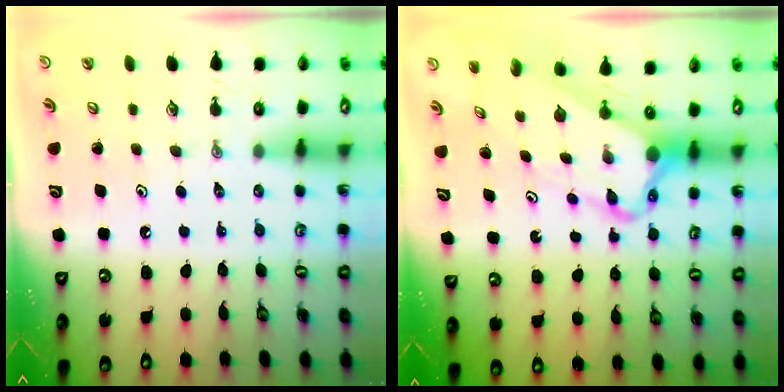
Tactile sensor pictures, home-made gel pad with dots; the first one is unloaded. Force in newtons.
{"total": 5.3, "press": 5.2, "slide": 0.5}